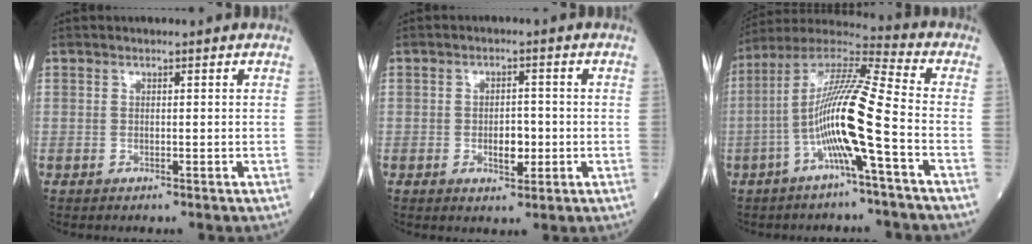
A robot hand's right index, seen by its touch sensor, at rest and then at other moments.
{"total": 3.7, "force": [-0.8, 1.8, 3.1], "torque": [-0.044, 0.002, -0.009]}
{"total": 13.9, "force": [-4.0, -0.6, 13.3], "torque": [-0.256, 0.013, -0.085]}